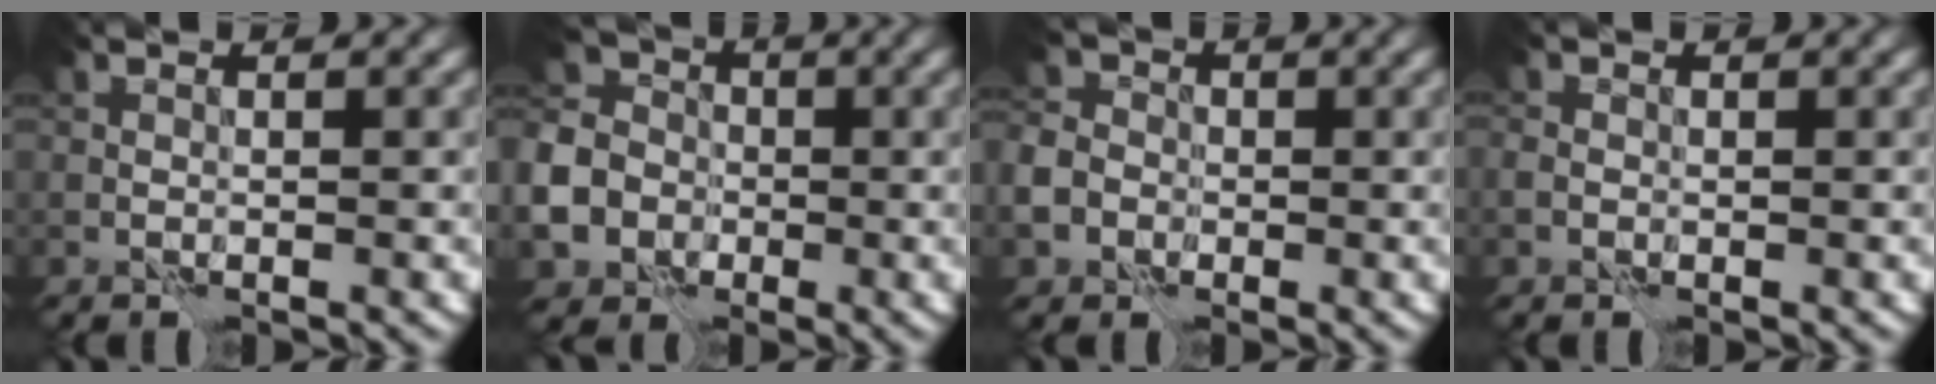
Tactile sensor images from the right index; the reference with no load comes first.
{"total": 10.7, "force": [-5.2, 8.7, 3.6], "torque": [-0.098, -0.042, -0.100]}
{"total": 5.9, "force": [-2.5, 4.9, 2.1], "torque": [-0.047, -0.016, -0.059]}
{"total": 0.8, "force": [-0.4, 0.7, 0.2], "torque": [-0.005, 0.001, -0.011]}